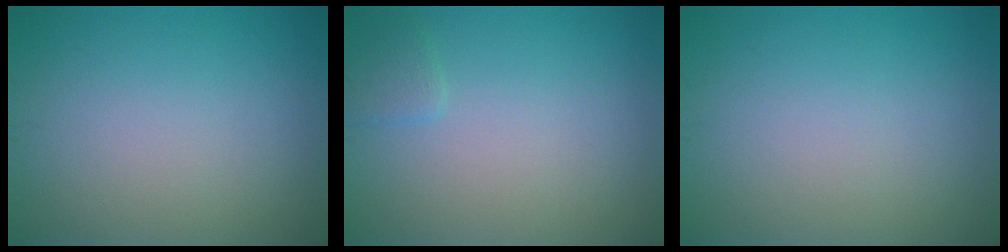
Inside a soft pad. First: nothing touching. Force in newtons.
{"total": 1.0, "press": 1.0, "slide": 0.1}
{"total": 0.0}